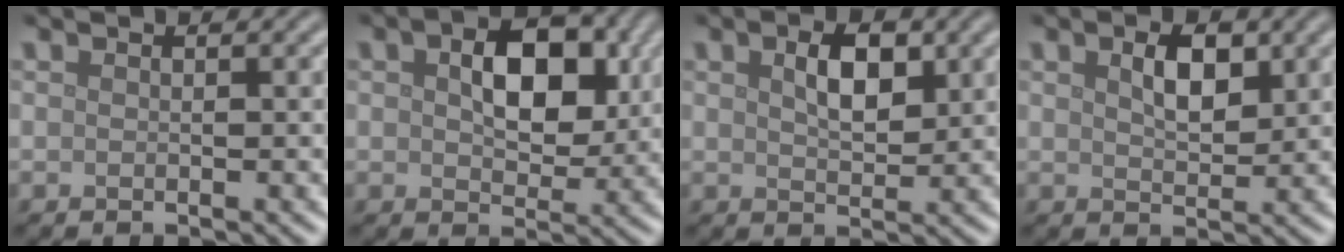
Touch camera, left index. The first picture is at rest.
{"total": 6.6, "force": [1.3, 4.1, 5.1], "torque": [-0.083, -0.001, 0.017]}
{"total": 3.3, "force": [1.2, 1.7, 2.6], "torque": [-0.049, 0.003, 0.023]}
{"total": 3.0, "force": [1.2, 1.5, 2.3], "torque": [-0.043, 0.002, 0.023]}